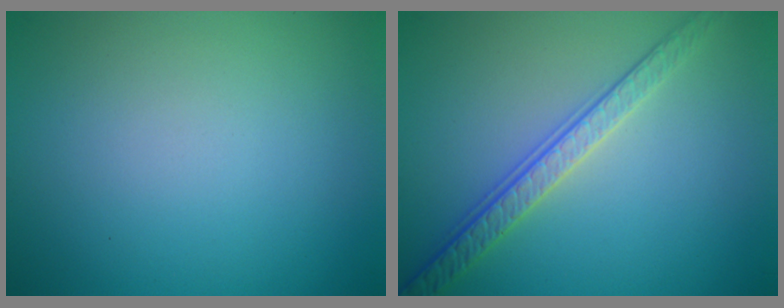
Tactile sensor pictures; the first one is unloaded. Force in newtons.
{"total": 3.6, "press": 3.3, "slide": 1.6}